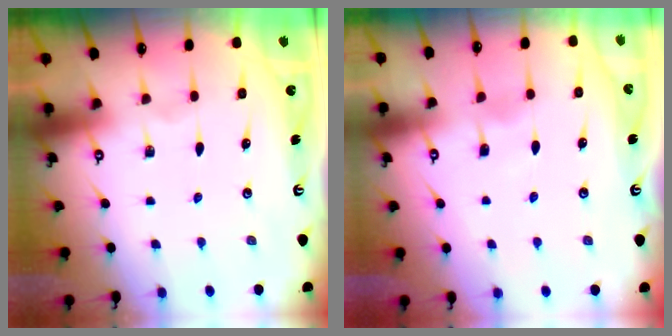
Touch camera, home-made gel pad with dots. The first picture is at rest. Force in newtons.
{"total": 4.3, "press": 4.3, "slide": 0.5}